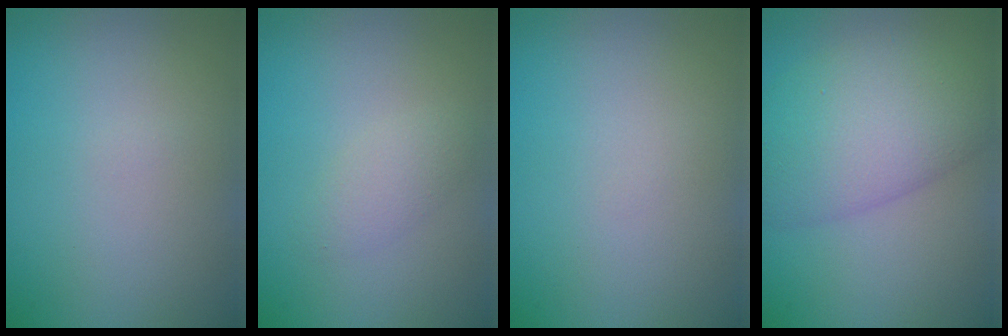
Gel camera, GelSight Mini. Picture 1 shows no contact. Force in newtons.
{"total": 1.7, "press": 1.6, "slide": 0.0}
{"total": 0.0}
{"total": 8.5, "press": 8.5, "slide": 0.5}